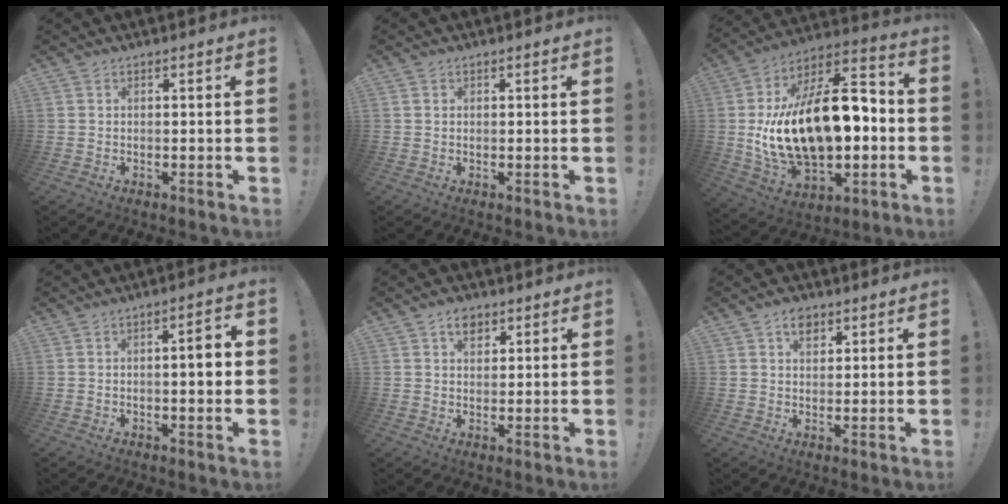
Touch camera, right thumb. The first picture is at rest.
{"total": 0.9, "force": [0.5, 0.7, 0.2], "torque": [-0.003, 0.001, 0.010]}
{"total": 26.6, "force": [-0.4, 15.1, 21.9], "torque": [-0.389, 0.001, 0.009]}
{"total": 5.1, "force": [0.0, 1.0, 5.0], "torque": [-0.066, -0.002, -0.006]}
{"total": 4.8, "force": [2.6, 3.3, 2.4], "torque": [-0.027, -0.004, 0.044]}
{"total": 4.8, "force": [2.6, 3.2, 2.5], "torque": [-0.028, -0.004, 0.044]}